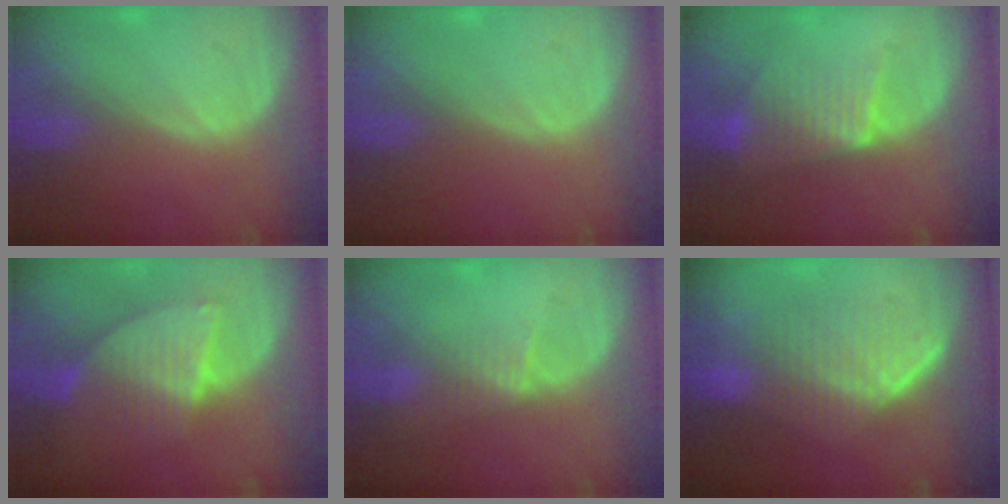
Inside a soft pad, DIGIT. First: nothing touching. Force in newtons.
{"total": 0.0}
{"total": 6.7, "press": 6.1, "slide": 2.7}
{"total": 7.0, "press": 6.8, "slide": 1.6}
{"total": 2.6, "press": 2.4, "slide": 0.9}
{"total": 7.5, "press": 7.5, "slide": 0.4}